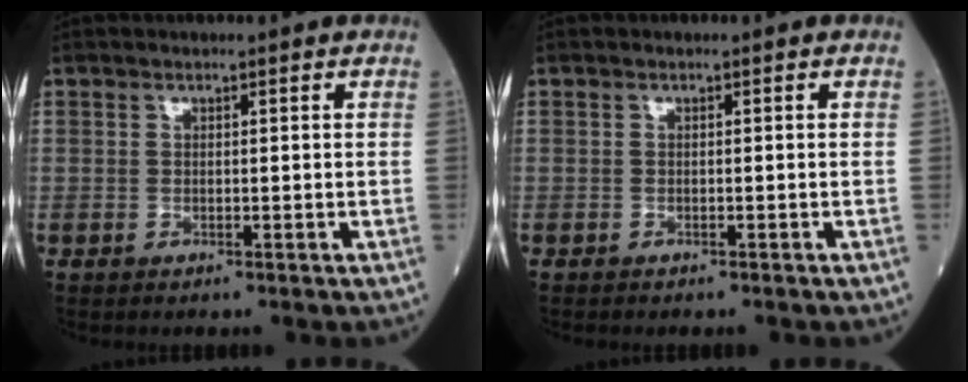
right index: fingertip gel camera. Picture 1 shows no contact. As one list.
[{"total": 1.3, "force": [-1.1, 0.4, 0.5], "torque": [-0.014, -0.003, -0.013]}]